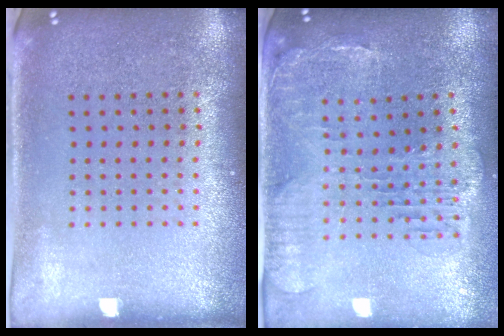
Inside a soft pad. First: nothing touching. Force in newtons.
{"total": 1.6, "press": 1.5, "slide": 0.5}